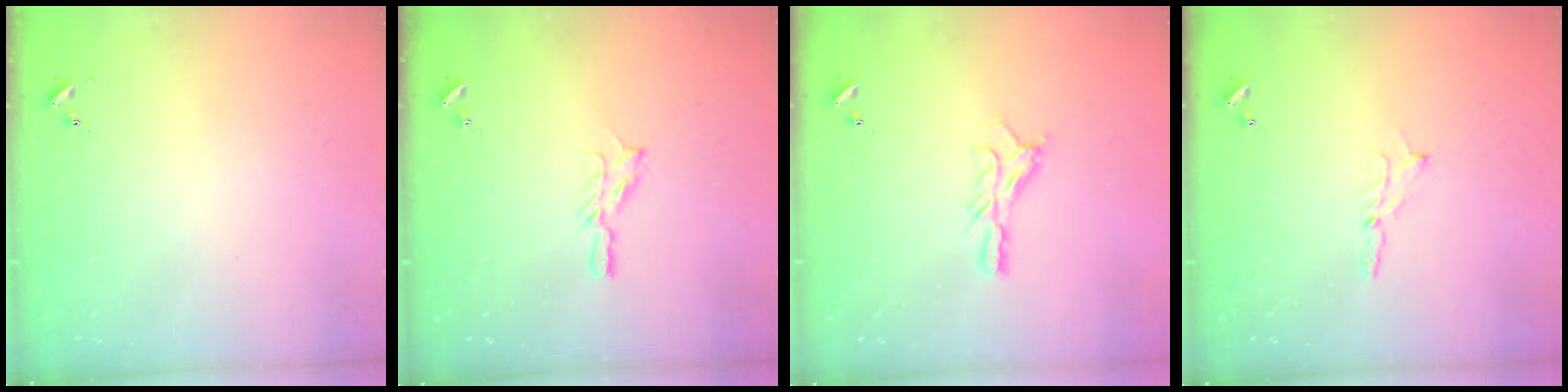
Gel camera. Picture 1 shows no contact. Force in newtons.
{"total": 5.6, "press": 5.6, "slide": 0.6}
{"total": 9.5, "press": 9.5, "slide": 0.4}
{"total": 2.3, "press": 2.3, "slide": 0.2}